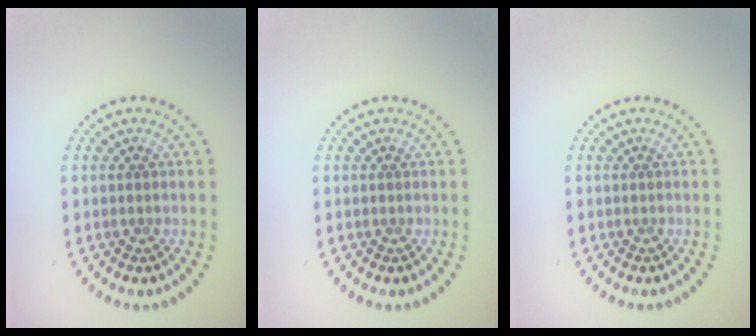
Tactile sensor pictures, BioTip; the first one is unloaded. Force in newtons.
{"total": 0.0}
{"total": 0.0}